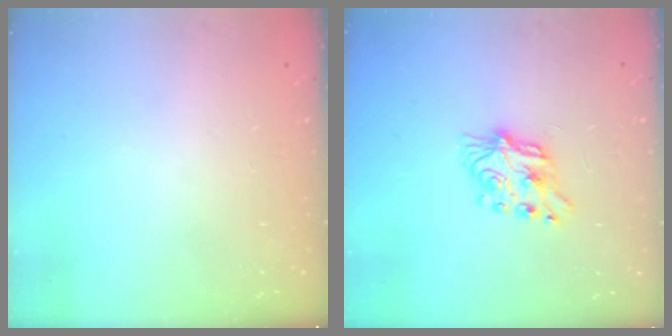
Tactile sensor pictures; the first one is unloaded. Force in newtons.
{"total": 8.1, "press": 8.1, "slide": 0.5}